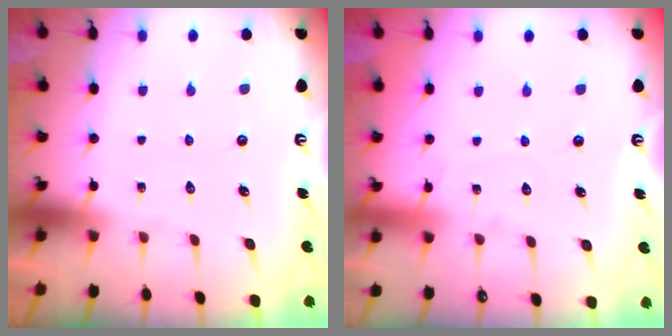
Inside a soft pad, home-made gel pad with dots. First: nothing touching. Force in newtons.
{"total": 2.1, "press": 2.1, "slide": 0.3}